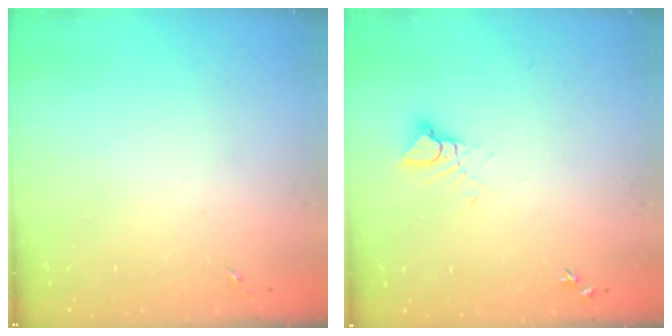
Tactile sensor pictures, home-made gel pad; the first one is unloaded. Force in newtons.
{"total": 4.0, "press": 3.9, "slide": 0.4}